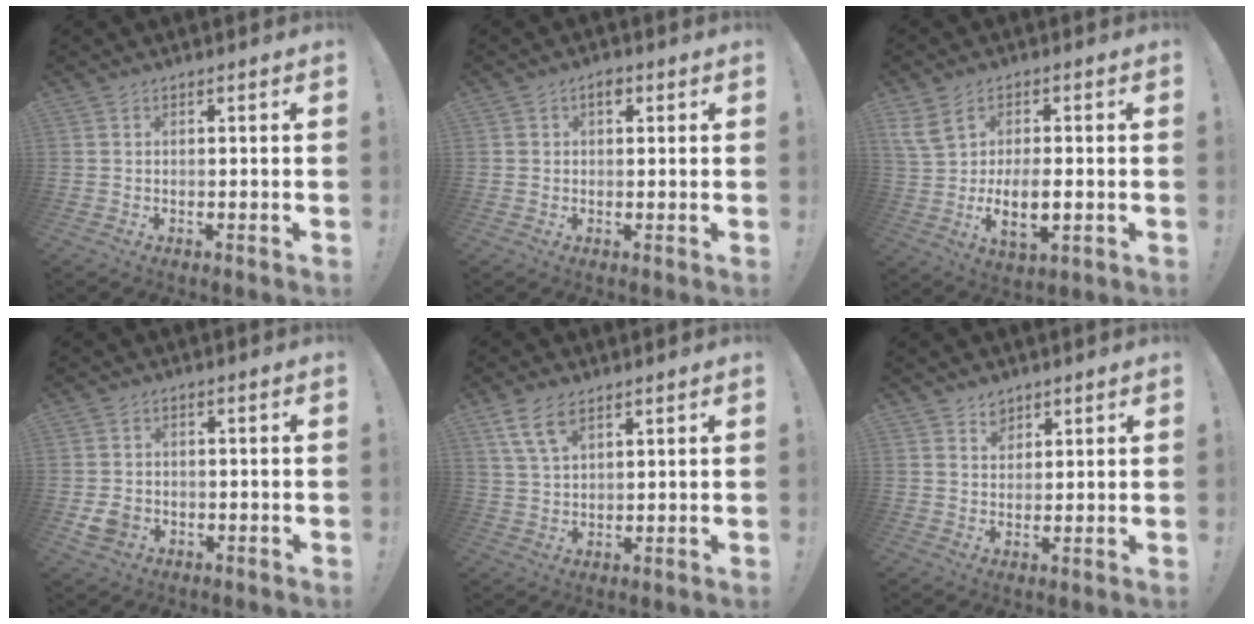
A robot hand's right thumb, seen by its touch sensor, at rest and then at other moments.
{"total": 2.8, "force": [1.2, 2.0, 1.5], "torque": [-0.017, 0.001, 0.019]}
{"total": 10.6, "force": [0.1, 5.5, 9.0], "torque": [-0.165, -0.013, 0.001]}
{"total": 4.8, "force": [-1.5, 3.9, 2.3], "torque": [-0.054, 0.005, -0.025]}
{"total": 7.7, "force": [4.8, 3.8, 4.7], "torque": [-0.086, -0.013, 0.093]}
{"total": 4.3, "force": [3.0, 2.9, 0.8], "torque": [-0.004, -0.016, 0.053]}